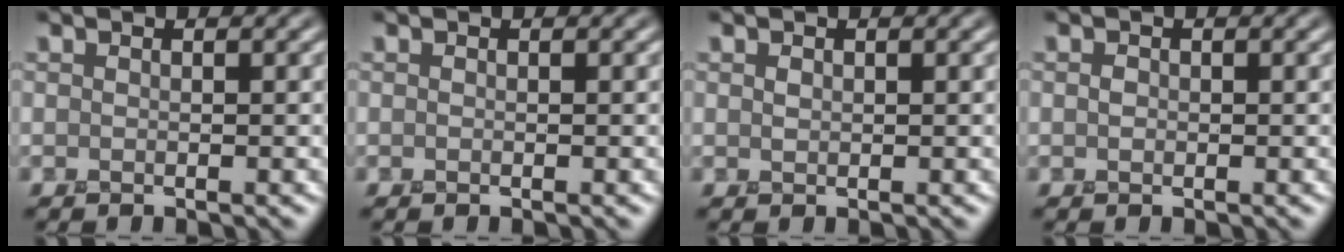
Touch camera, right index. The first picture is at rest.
{"total": 0.0}
{"total": 0.7, "force": [0.2, 0.5, 0.4], "torque": [-0.009, -0.001, 0.004]}
{"total": 0.7, "force": [-0.2, 0.6, 0.3], "torque": [-0.006, -0.001, -0.008]}